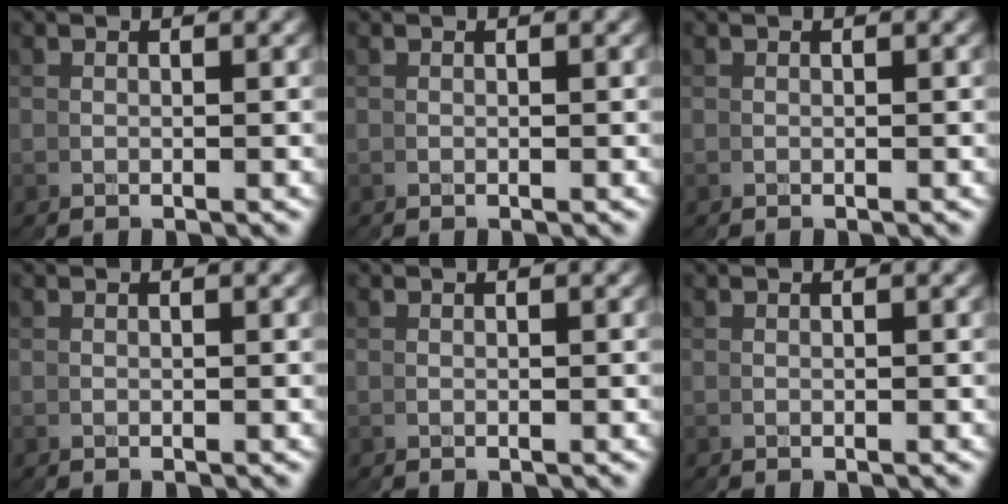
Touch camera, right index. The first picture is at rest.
{"total": 0.0}
{"total": 0.0}
{"total": 0.0}
{"total": 0.0}
{"total": 0.0}